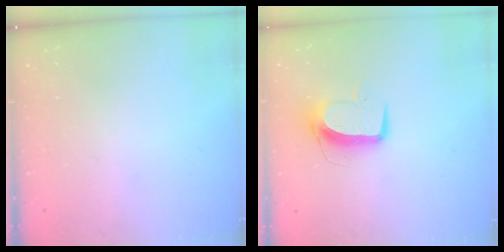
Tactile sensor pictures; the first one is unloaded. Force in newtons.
{"total": 9.9, "press": 9.8, "slide": 1.0}